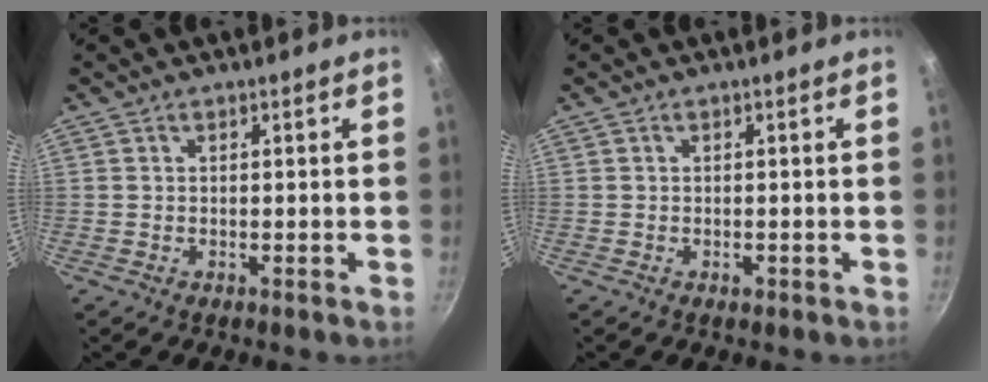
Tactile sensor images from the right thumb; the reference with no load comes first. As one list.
[{"total": 0.9, "force": [-0.4, 0.6, 0.5], "torque": [-0.007, 0.002, -0.005]}]